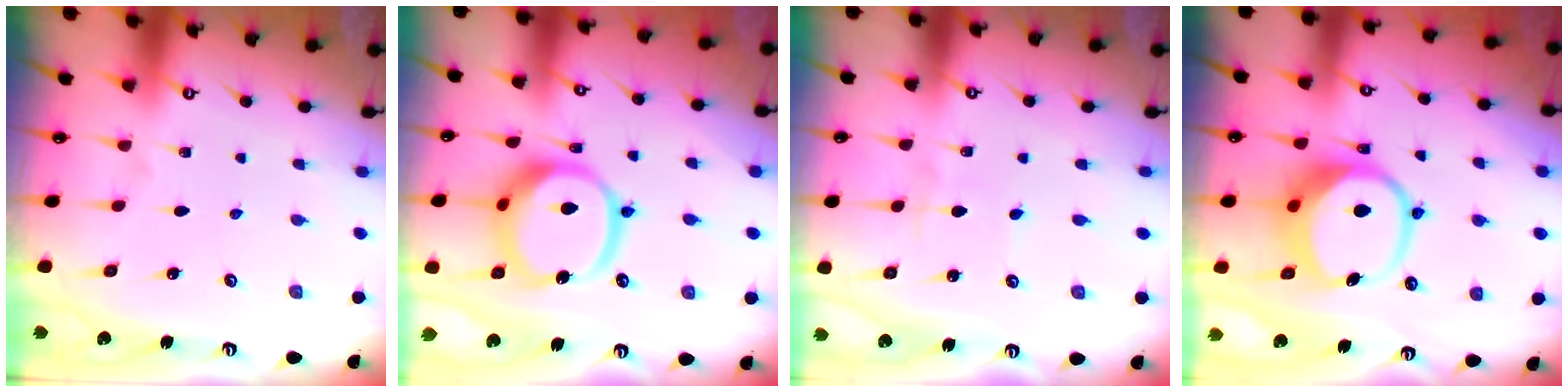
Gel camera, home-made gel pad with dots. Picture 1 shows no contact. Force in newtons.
{"total": 16.9, "press": 16.8, "slide": 2.1}
{"total": 2.3, "press": 2.3, "slide": 0.3}
{"total": 9.9, "press": 9.8, "slide": 1.2}